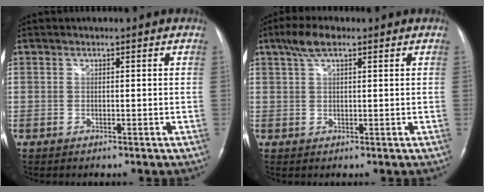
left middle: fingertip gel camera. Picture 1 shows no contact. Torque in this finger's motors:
{"motor_torque": [0.54, -0.16, 0.29, 0.08]}